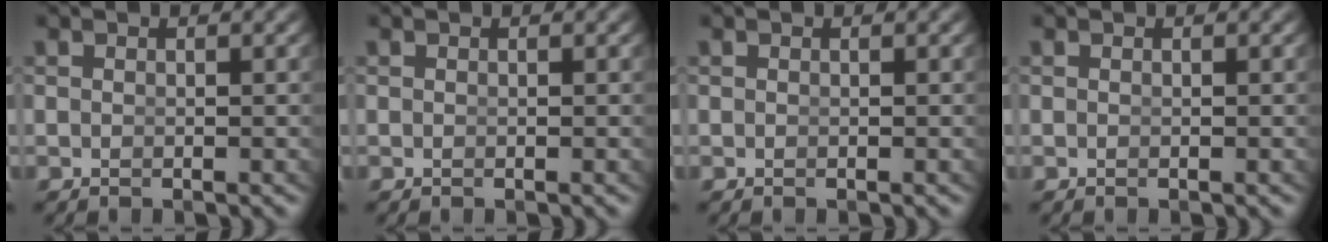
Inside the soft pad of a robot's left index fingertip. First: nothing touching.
{"total": 0.0}
{"total": 0.0}
{"total": 0.0}